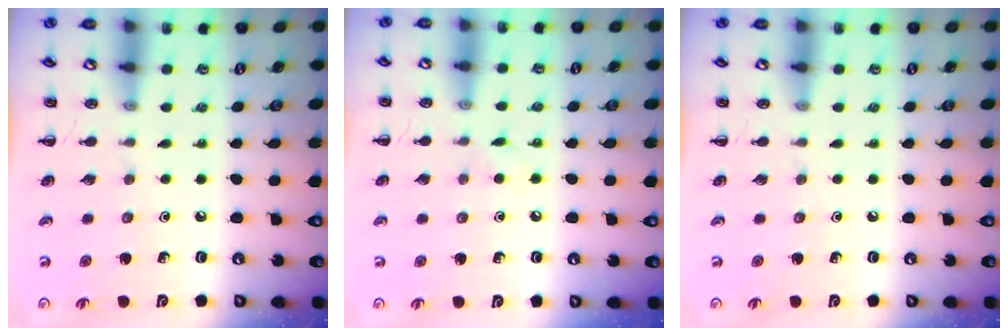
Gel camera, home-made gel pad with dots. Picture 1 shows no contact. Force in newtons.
{"total": 2.9, "press": 2.8, "slide": 0.9}
{"total": 0.0}